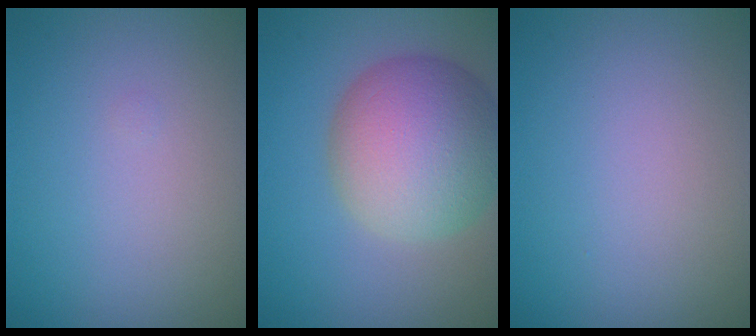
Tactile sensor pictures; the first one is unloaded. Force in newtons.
{"total": 9.7, "press": 9.7, "slide": 0.5}
{"total": 0.0}